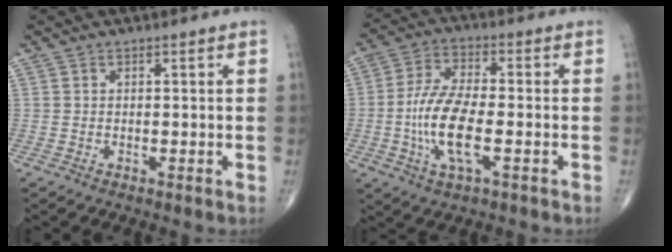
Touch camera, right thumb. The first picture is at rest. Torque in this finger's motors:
{"motor_torque": [2.32, 2.22, 1.27, -1.43, 0.59]}